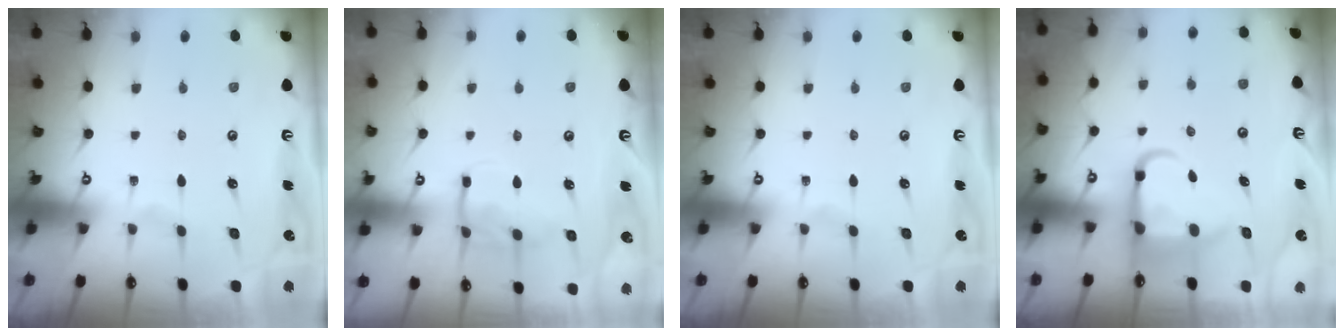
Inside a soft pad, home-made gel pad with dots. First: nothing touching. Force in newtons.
{"total": 9.7, "press": 9.7, "slide": 0.7}
{"total": 0.0}
{"total": 7.7, "press": 7.5, "slide": 1.5}